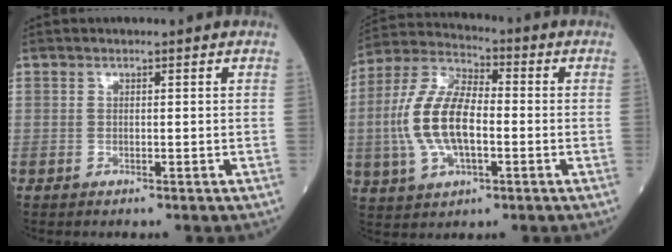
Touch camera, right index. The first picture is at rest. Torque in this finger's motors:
{"motor_torque": [1.96, -0.18, 0.92, 0.21]}